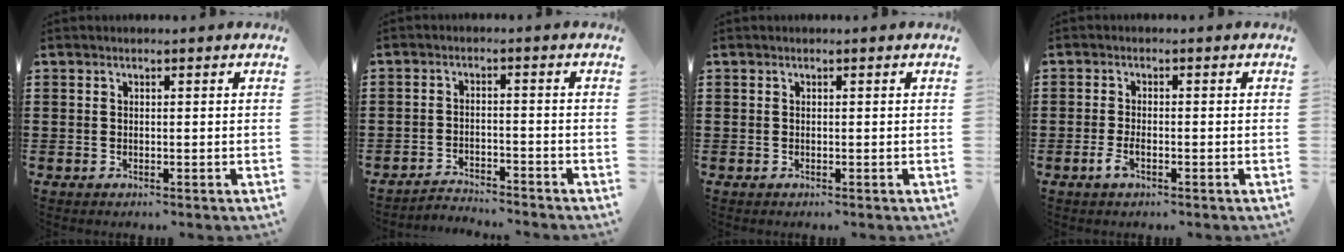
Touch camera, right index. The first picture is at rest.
{"total": 3.0, "force": [-3.0, 0.0, 0.0], "torque": [-0.008, -0.001, -0.066]}
{"total": 0.0}
{"total": 2.5, "force": [-1.3, 0.6, 2.0], "torque": [-0.051, -0.006, -0.028]}